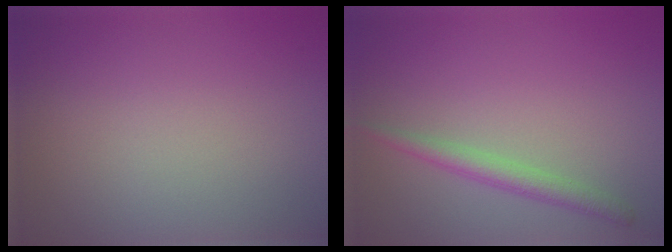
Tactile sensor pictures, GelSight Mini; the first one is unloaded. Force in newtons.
{"total": 2.0, "press": 2.0, "slide": 0.0}